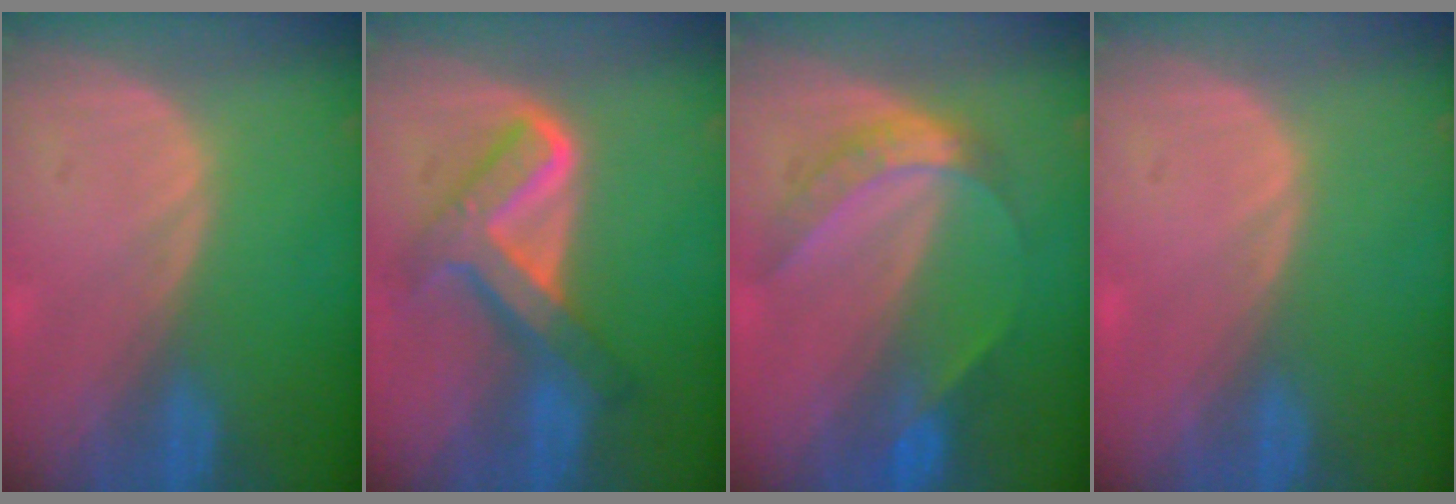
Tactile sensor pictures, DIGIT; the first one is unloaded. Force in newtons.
{"total": 7.7, "press": 7.7, "slide": 0.5}
{"total": 6.2, "press": 5.3, "slide": 3.2}
{"total": 0.5, "press": 0.1, "slide": 0.5}